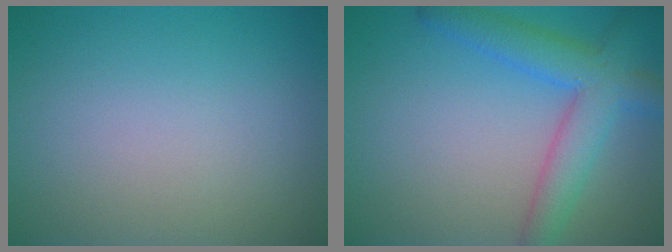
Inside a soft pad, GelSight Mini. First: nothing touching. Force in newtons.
{"total": 5.6, "press": 5.6, "slide": 0.3}